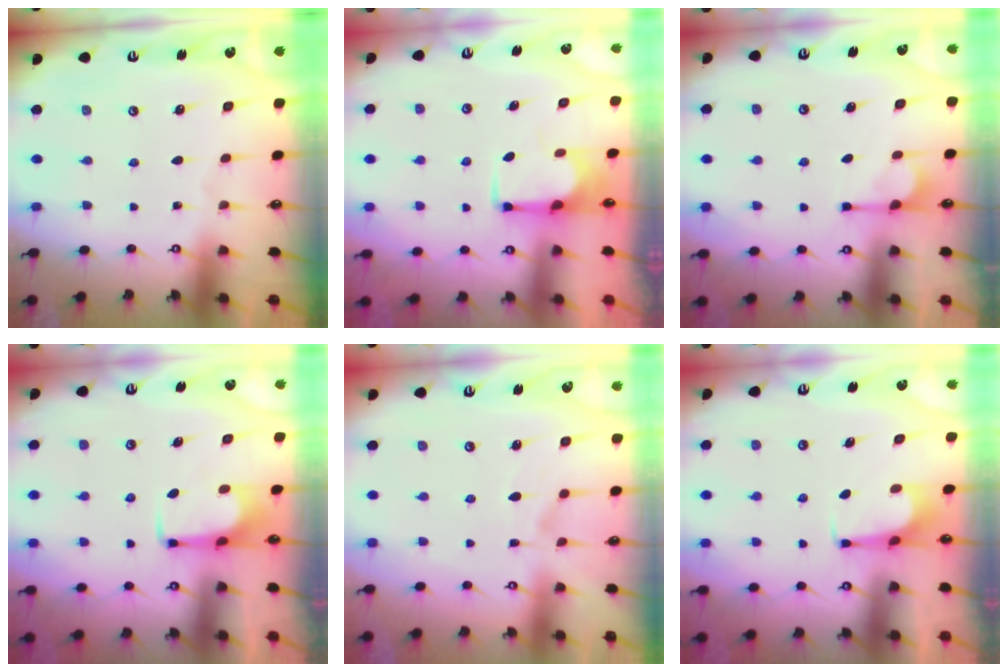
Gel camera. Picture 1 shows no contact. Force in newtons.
{"total": 1.6, "press": 1.5, "slide": 0.6}
{"total": 0.8, "press": 0.1, "slide": 0.8}
{"total": 1.7, "press": 1.7, "slide": 0.4}
{"total": 1.4, "press": 0.7, "slide": 1.2}
{"total": 1.0, "press": 0.9, "slide": 0.3}